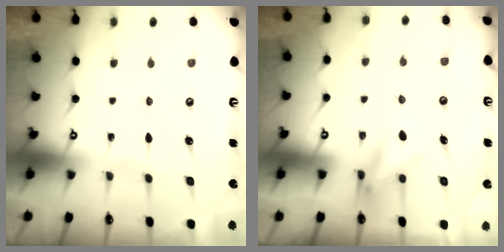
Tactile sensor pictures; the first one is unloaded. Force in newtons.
{"total": 9.0, "press": 8.9, "slide": 1.3}